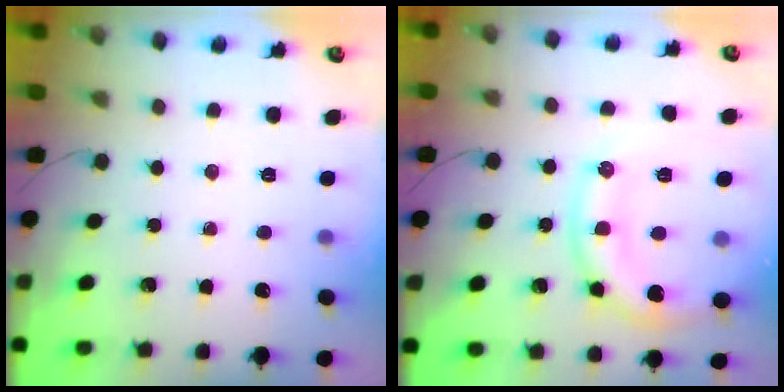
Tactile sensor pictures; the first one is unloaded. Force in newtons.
{"total": 12.2, "press": 12.2, "slide": 0.6}